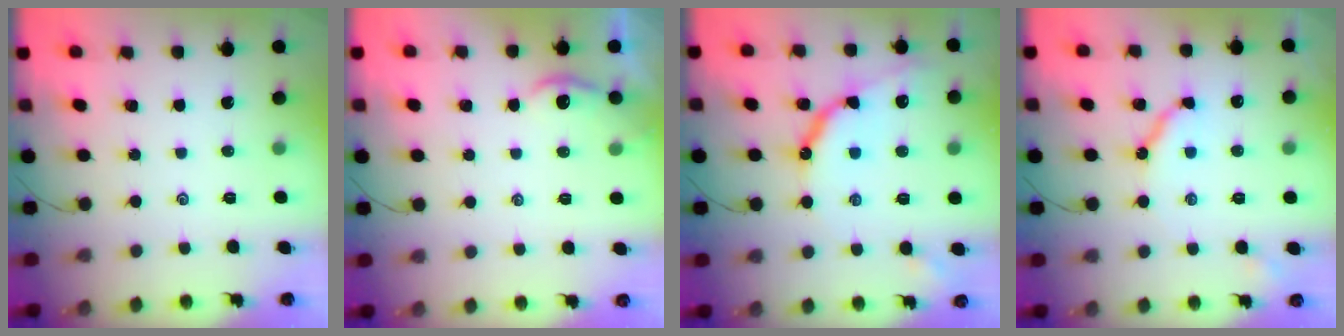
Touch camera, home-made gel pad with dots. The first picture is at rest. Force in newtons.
{"total": 2.5, "press": 2.5, "slide": 0.3}
{"total": 11.8, "press": 11.7, "slide": 0.9}
{"total": 8.8, "press": 8.8, "slide": 0.9}